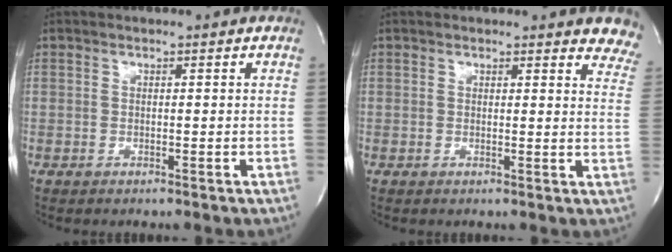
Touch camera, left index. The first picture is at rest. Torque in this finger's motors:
{"motor_torque": [0.33, -0.19, 0.03, 0.03]}